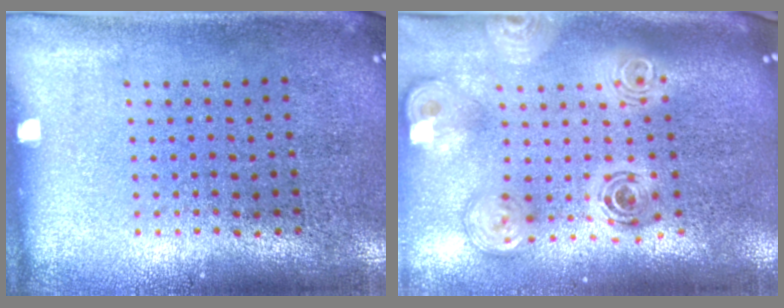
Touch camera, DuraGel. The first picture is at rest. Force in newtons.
{"total": 2.8, "press": 1.9, "slide": 2.0}